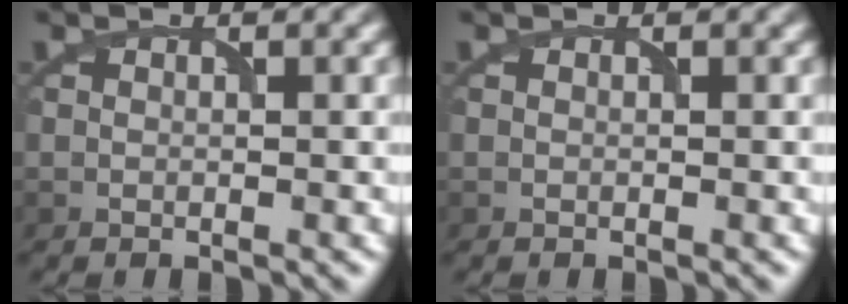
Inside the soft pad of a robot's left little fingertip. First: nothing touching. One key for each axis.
{"total": 0.0}